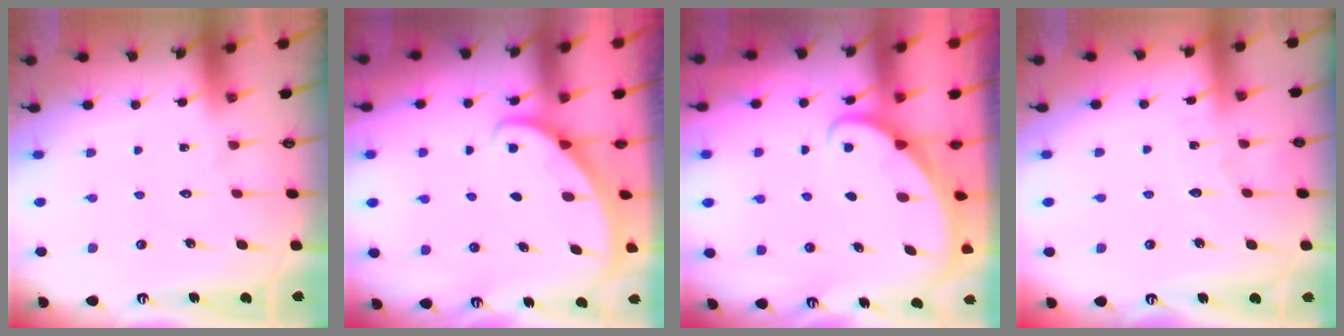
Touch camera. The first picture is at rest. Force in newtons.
{"total": 1.8, "press": 1.8, "slide": 0.1}
{"total": 1.9, "press": 1.9, "slide": 0.1}
{"total": 3.1, "press": 3.1, "slide": 0.3}